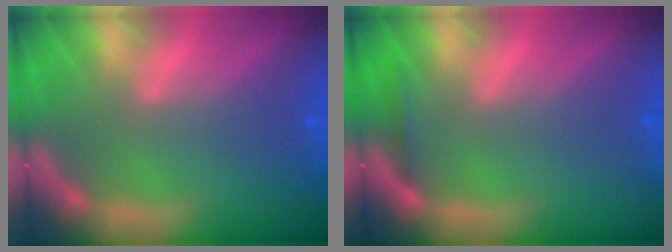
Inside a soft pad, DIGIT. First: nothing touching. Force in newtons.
{"total": 0.9}